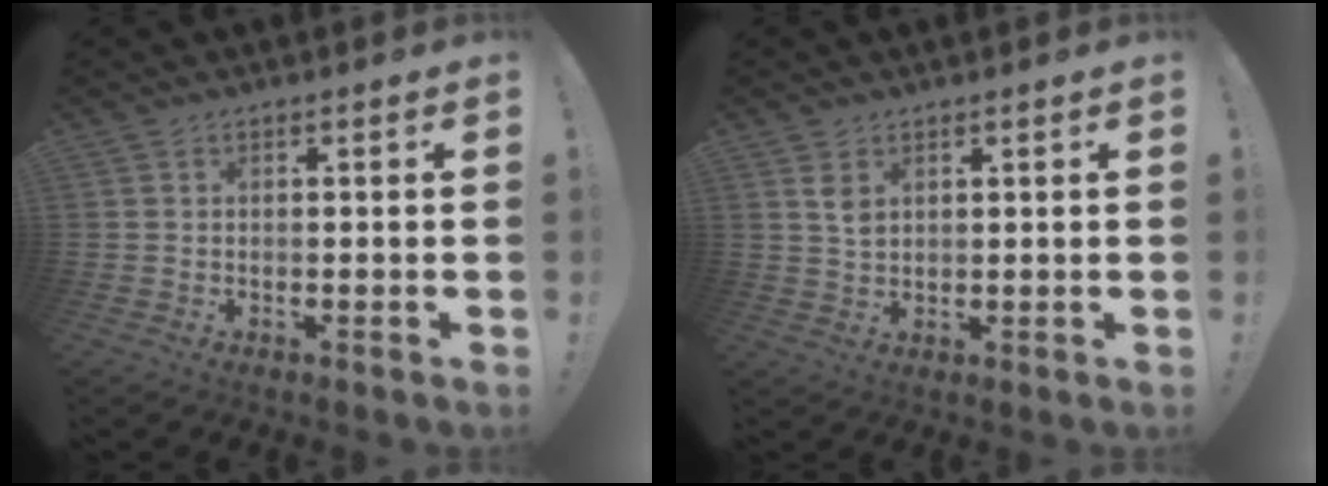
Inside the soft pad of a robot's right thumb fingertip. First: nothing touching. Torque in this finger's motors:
{"motor_torque": [-0.29, 0.34, -0.22, -0.01, 0.16]}